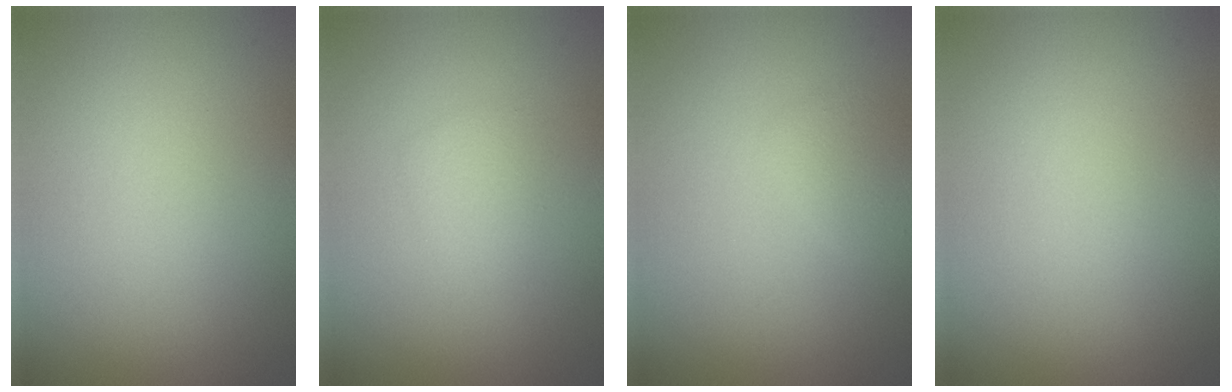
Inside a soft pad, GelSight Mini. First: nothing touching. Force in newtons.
{"total": 1.2, "press": 1.2, "slide": 0.0}
{"total": 0.9, "press": 0.9, "slide": 0.0}
{"total": 0.0}